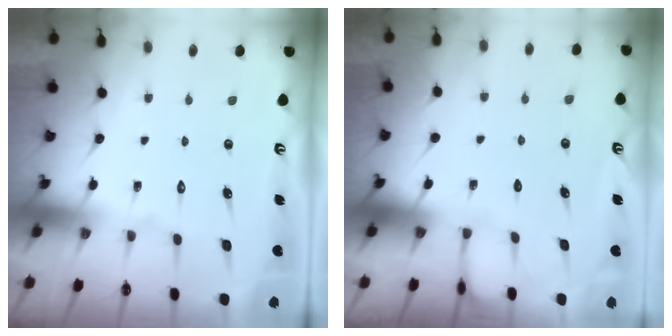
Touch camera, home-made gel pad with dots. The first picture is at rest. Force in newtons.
{"total": 0.8, "press": 0.8, "slide": 0.0}